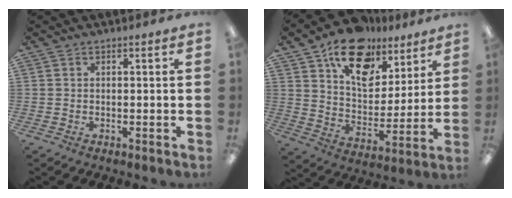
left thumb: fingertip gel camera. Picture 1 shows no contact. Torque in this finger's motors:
{"motor_torque": [0.52, 0.51, 1.29, -1.48, 0.12]}